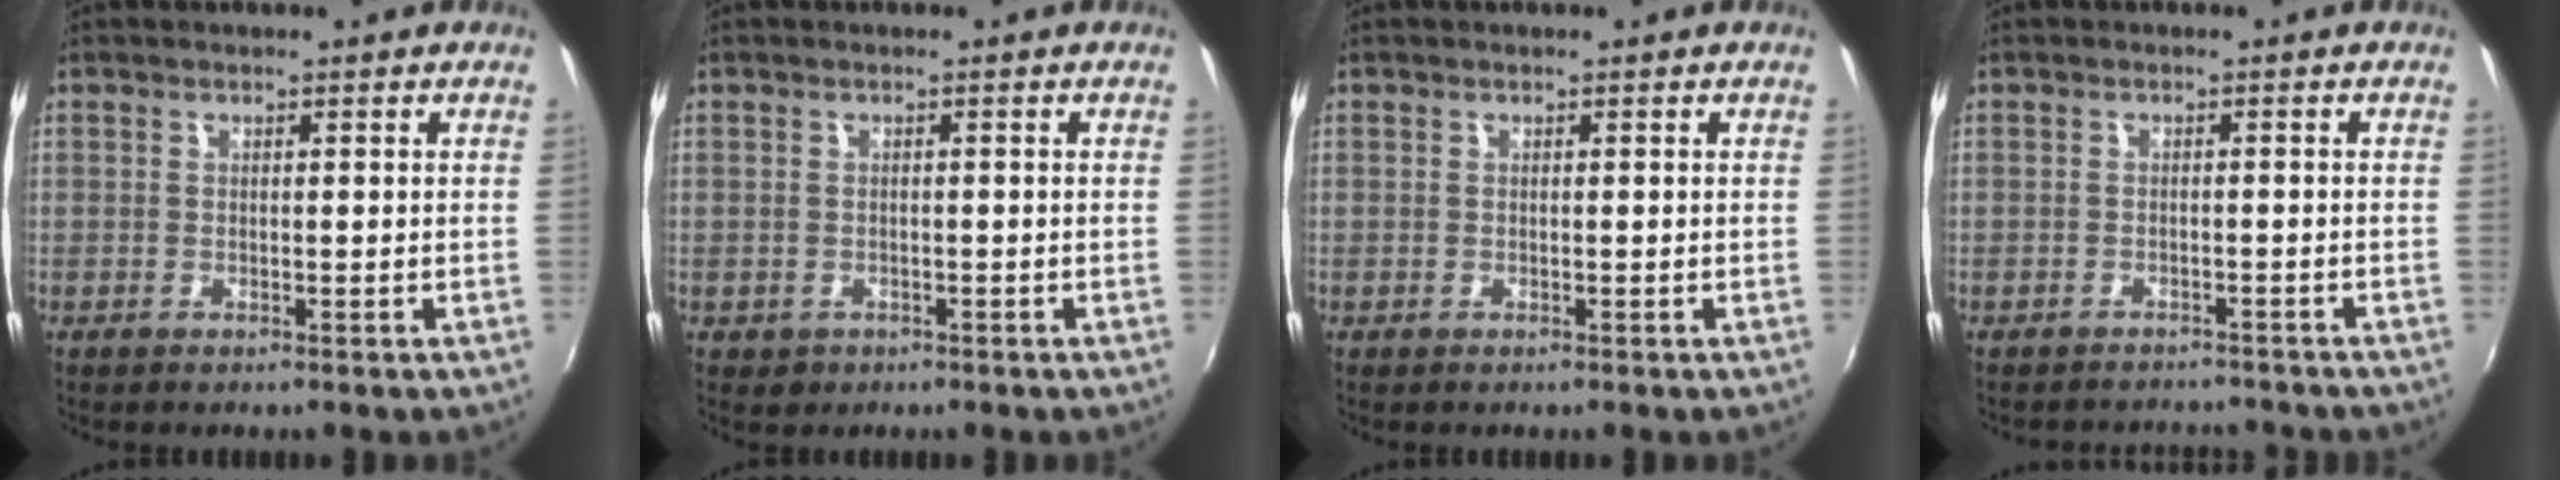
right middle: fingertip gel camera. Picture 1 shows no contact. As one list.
[{"total": 0.8, "force": [-0.2, 0.7, 0.3], "torque": [-0.003, -0.005, 0.001]}, {"total": 0.0}, {"total": 4.6, "force": [-4.5, 1.1, 0.6], "torque": [-0.015, 0.002, -0.059]}]